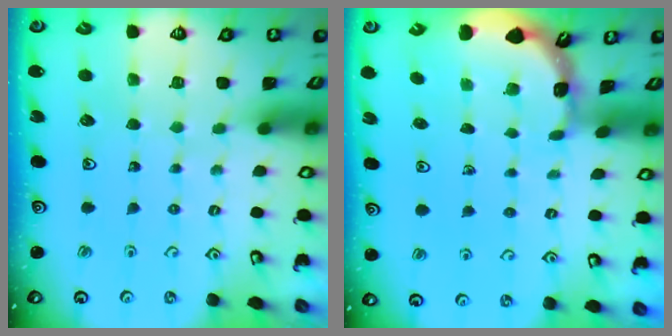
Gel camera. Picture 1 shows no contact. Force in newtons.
{"total": 1.7, "press": 1.7, "slide": 0.1}